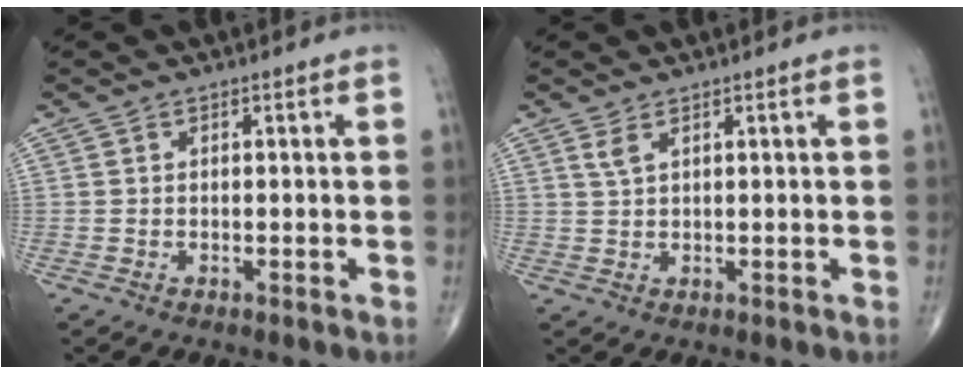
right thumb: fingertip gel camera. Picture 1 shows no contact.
{"total": 1.7, "force": [1.1, 0.5, 1.3], "torque": [-0.031, 0.001, 0.028]}